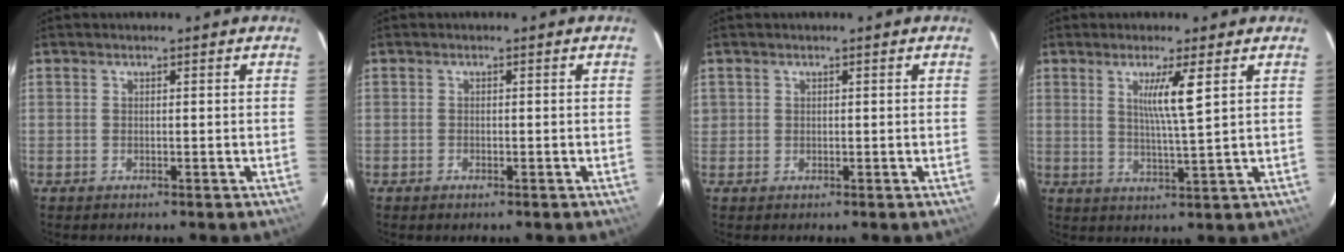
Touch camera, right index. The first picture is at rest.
{"total": 1.1, "force": [-0.6, 0.6, 0.7], "torque": [-0.017, 0.000, -0.005]}
{"total": 1.5, "force": [0.2, 1.5, 0.3], "torque": [-0.003, 0.011, 0.005]}
{"total": 6.0, "force": [2.1, -0.4, 5.5], "torque": [-0.100, -0.010, 0.038]}